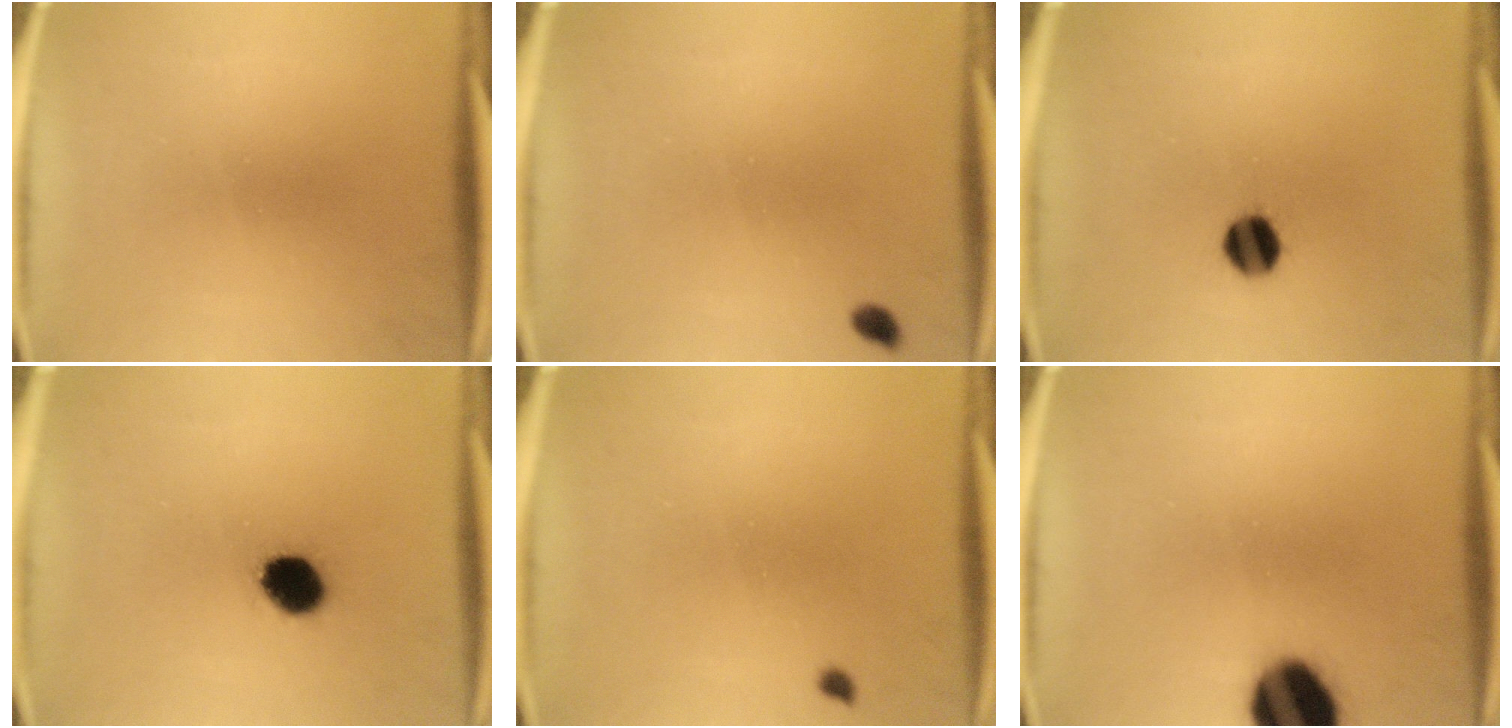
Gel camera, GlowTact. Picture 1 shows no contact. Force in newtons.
{"total": 1.3}
{"total": 6.5}
{"total": 7.2}
{"total": 0.7}
{"total": 14.9}